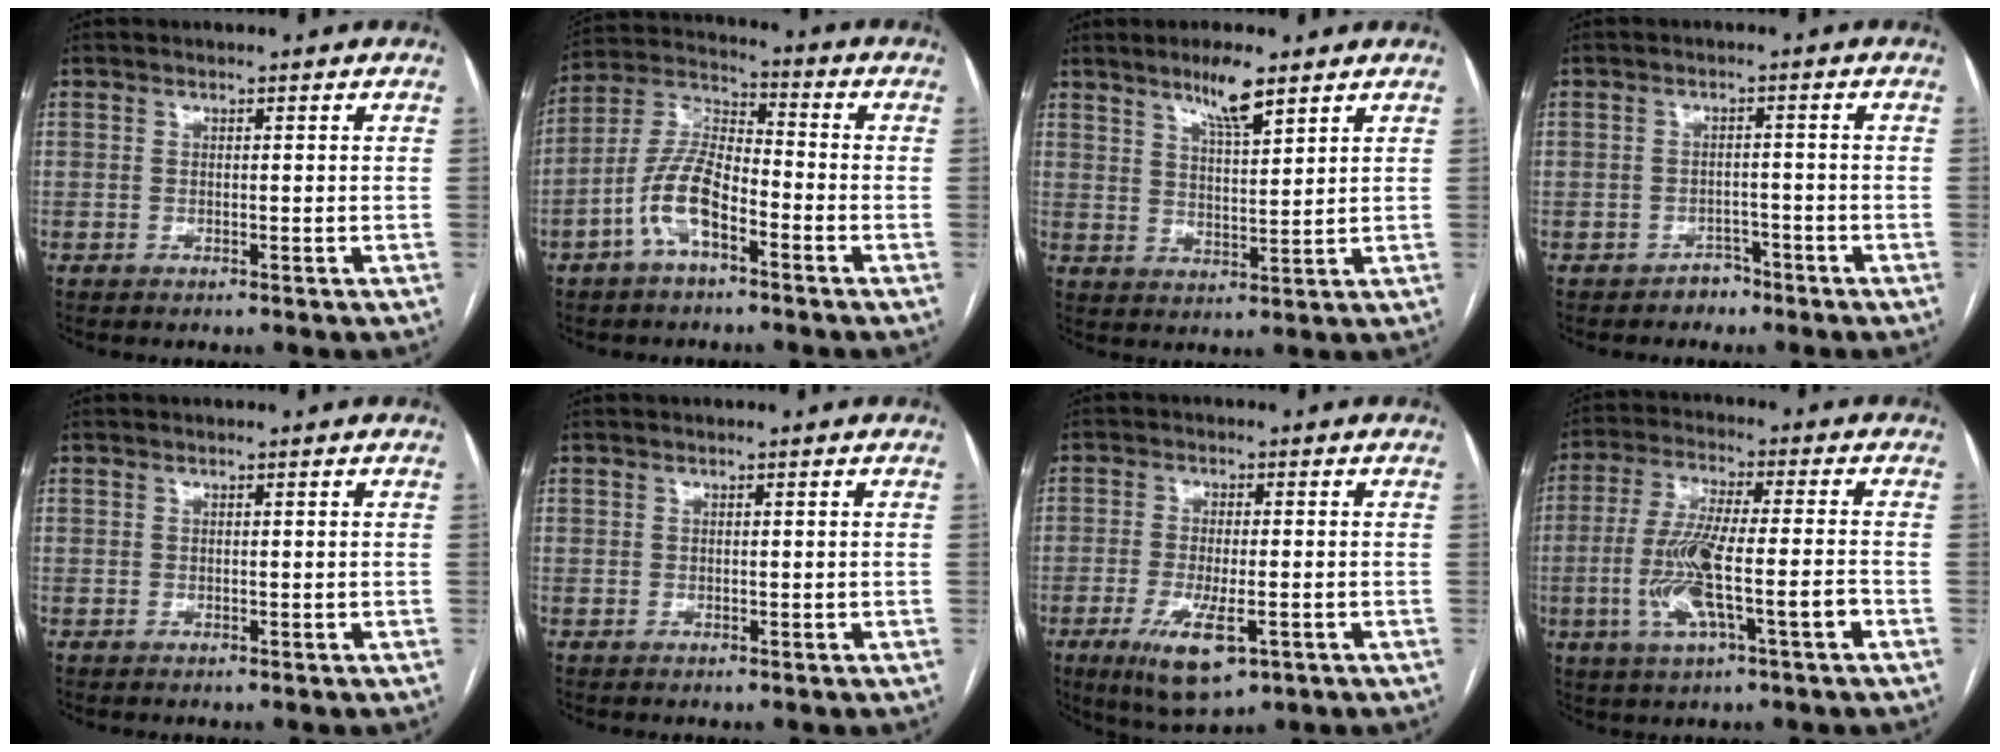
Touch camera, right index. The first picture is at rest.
{"total": 9.8, "force": [-4.4, 3.8, 7.9], "torque": [-0.176, 0.019, -0.088]}
{"total": 6.5, "force": [4.8, 0.7, 4.3], "torque": [-0.077, -0.005, 0.083]}
{"total": 2.6, "force": [-1.8, 1.8, -0.2], "torque": [0.006, 0.011, -0.030]}
{"total": 0.0}
{"total": 0.0}
{"total": 8.3, "force": [-3.5, 2.4, 7.1], "torque": [-0.132, -0.020, -0.052]}
{"total": 11.4, "force": [-3.5, 1.5, 10.8], "torque": [-0.214, 0.002, -0.061]}